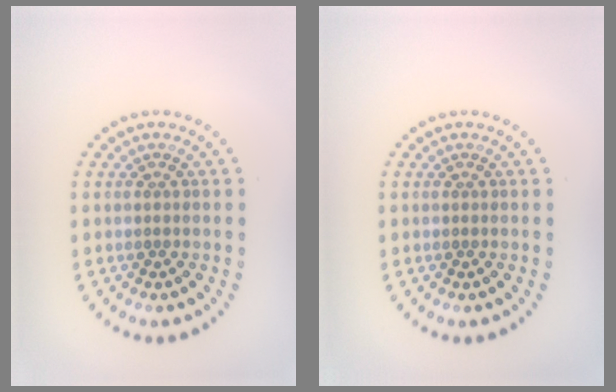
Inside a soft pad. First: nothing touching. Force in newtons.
{"total": 0.0}